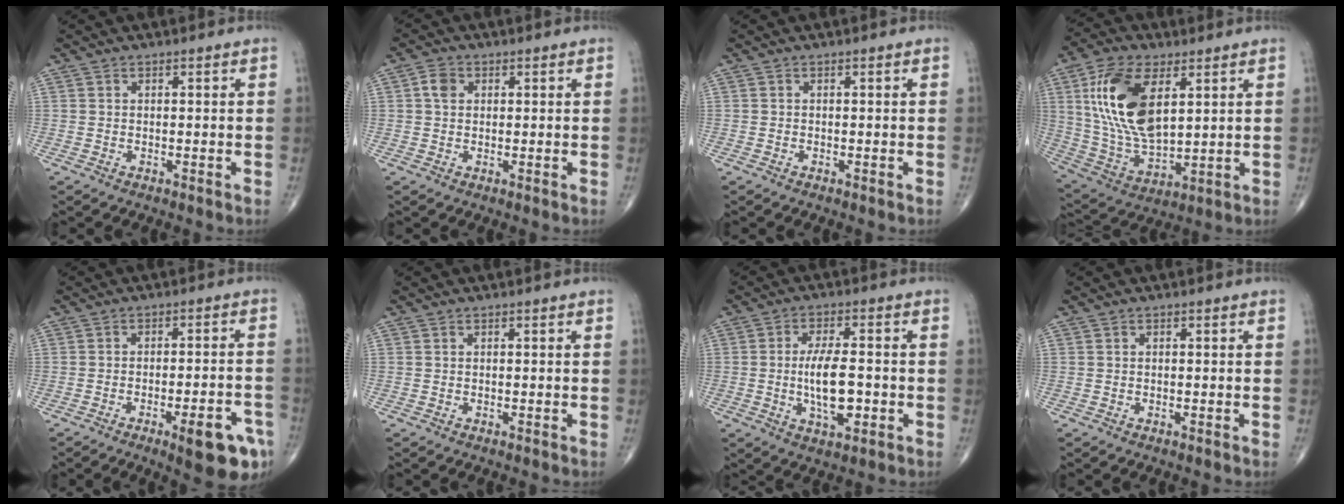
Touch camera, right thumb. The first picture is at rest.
{"total": 2.8, "force": [0.7, 2.2, 1.6], "torque": [-0.027, 0.004, 0.009]}
{"total": 0.0}
{"total": 18.2, "force": [5.6, 9.2, 14.6], "torque": [-0.281, -0.018, 0.111]}
{"total": 11.0, "force": [-5.6, 2.8, 9.1], "torque": [-0.107, 0.024, -0.067]}
{"total": 0.0}
{"total": 9.3, "force": [-1.2, 3.7, 8.4], "torque": [-0.150, 0.001, -0.020]}
{"total": 0.0}